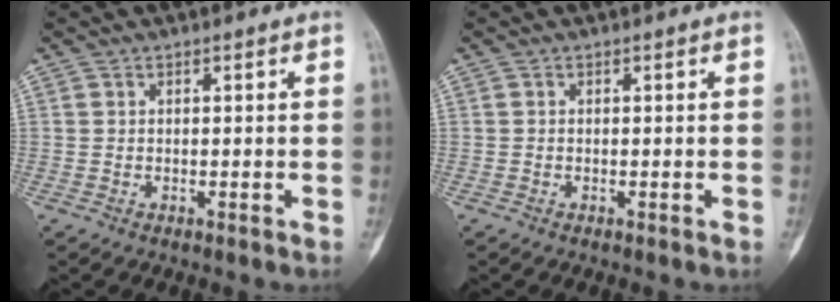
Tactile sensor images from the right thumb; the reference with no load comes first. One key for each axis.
{"total": 0.0}